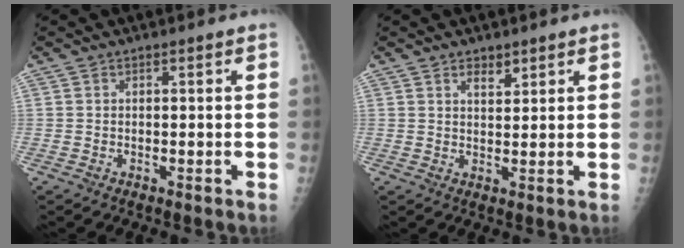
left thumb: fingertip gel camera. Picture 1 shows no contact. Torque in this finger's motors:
{"motor_torque": [-0.28, -0.26, 0.02, 0.14, -0.07]}